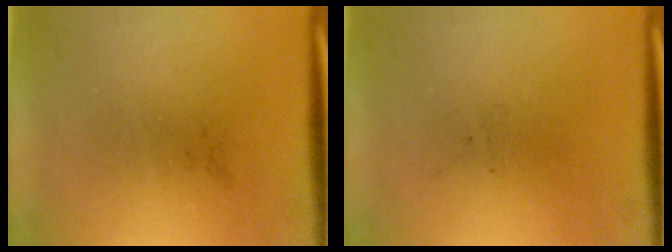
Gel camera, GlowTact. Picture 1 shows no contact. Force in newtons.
{"total": 0.0}